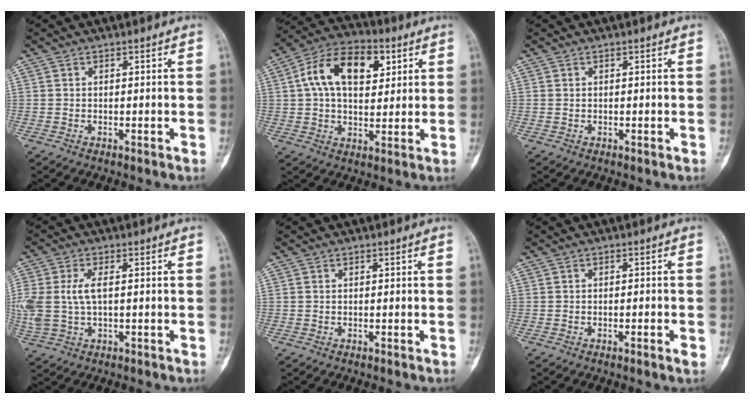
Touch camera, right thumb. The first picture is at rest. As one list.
[{"total": 15.4, "force": [4.6, 9.2, 11.5], "torque": [-0.173, 0.009, 0.072]}, {"total": 0.0}, {"total": 8.5, "force": [0.8, 4.6, 7.1], "torque": [-0.184, 0.008, 0.022]}, {"total": 0.0}, {"total": 1.9, "force": [-0.8, 0.2, 1.7], "torque": [-0.032, 0.002, -0.011]}]